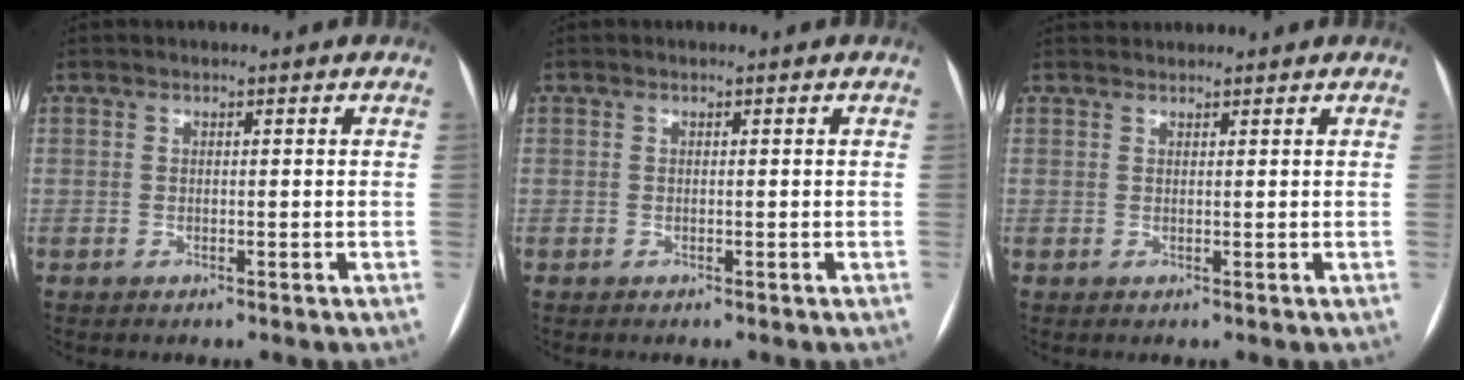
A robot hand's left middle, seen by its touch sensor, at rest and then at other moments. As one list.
[{"total": 0.0}, {"total": 2.6, "force": [2.5, 0.4, 0.3], "torque": [-0.007, 0.034, 0.042]}]